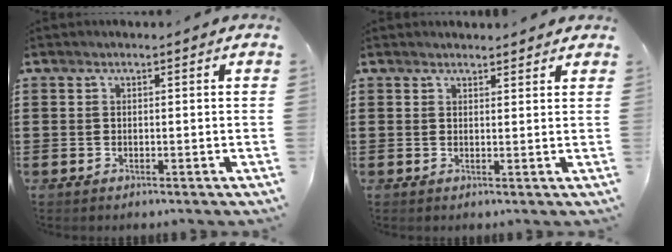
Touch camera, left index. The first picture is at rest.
{"total": 1.6, "force": [1.6, 0.4, 0.0], "torque": [-0.004, 0.002, 0.032]}